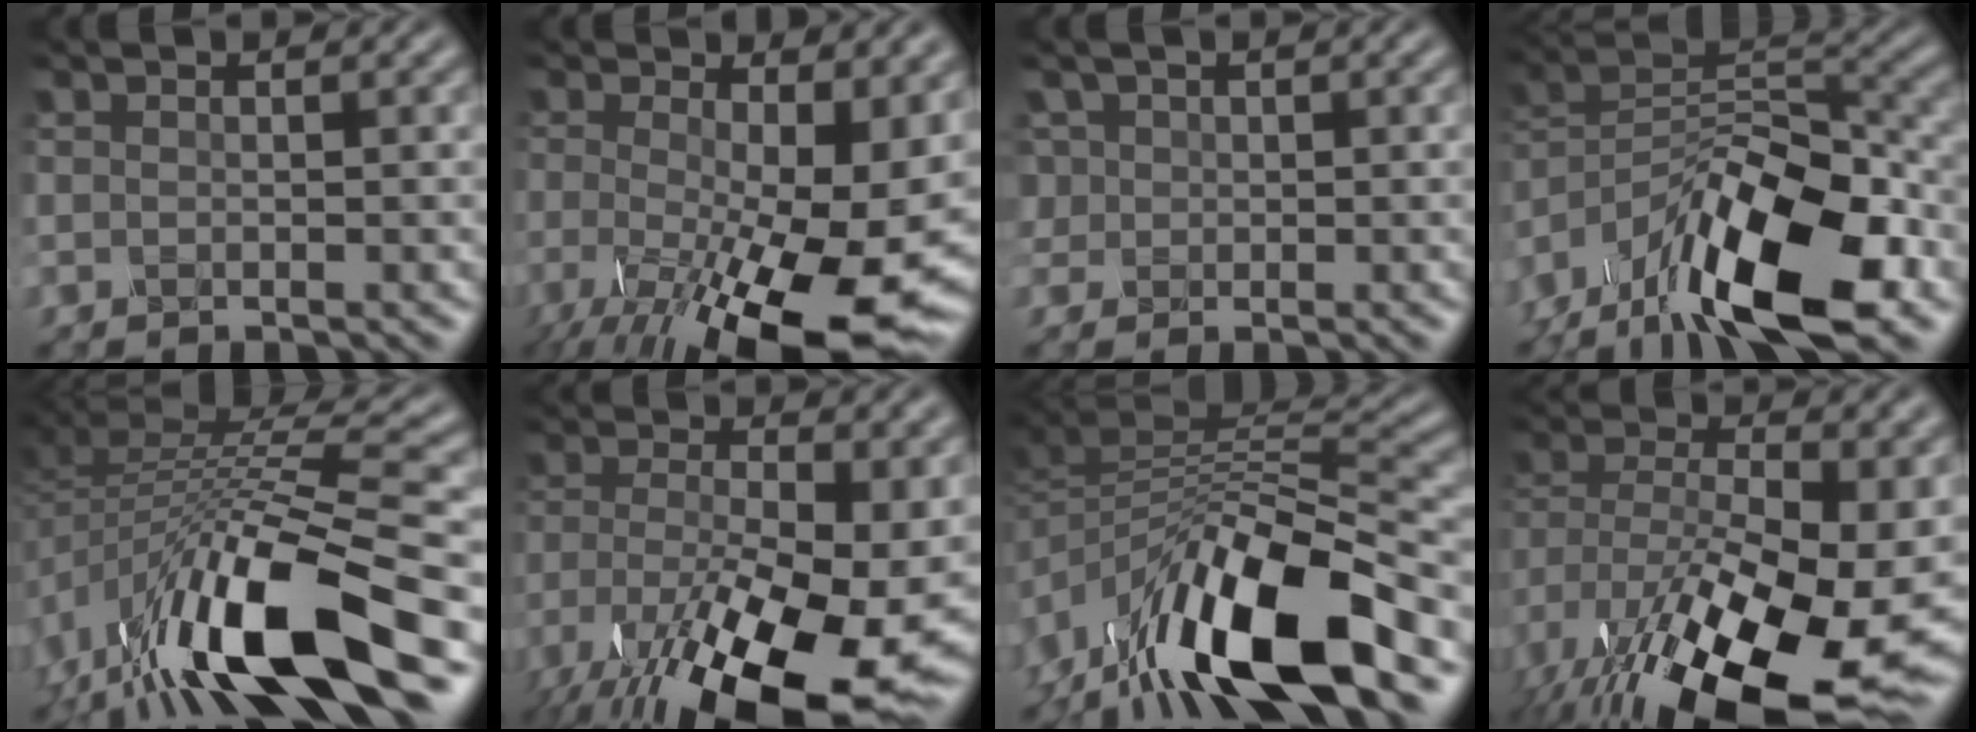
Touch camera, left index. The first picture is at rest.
{"total": 17.2, "force": [-4.3, 6.8, 15.2], "torque": [-0.227, -0.039, -0.050]}
{"total": 2.7, "force": [0.7, 2.4, 1.0], "torque": [-0.026, 0.015, 0.016]}
{"total": 15.4, "force": [-9.6, 5.8, 10.6], "torque": [-0.187, 0.008, -0.181]}
{"total": 14.1, "force": [-6.8, 4.9, 11.4], "torque": [-0.207, 0.001, -0.121]}
{"total": 18.3, "force": [-9.0, 6.8, 14.3], "torque": [-0.254, -0.030, -0.137]}
{"total": 13.8, "force": [-7.6, 5.5, 10.2], "torque": [-0.176, 0.000, -0.136]}
{"total": 19.7, "force": [-9.3, 8.5, 15.1], "torque": [-0.290, -0.038, -0.134]}